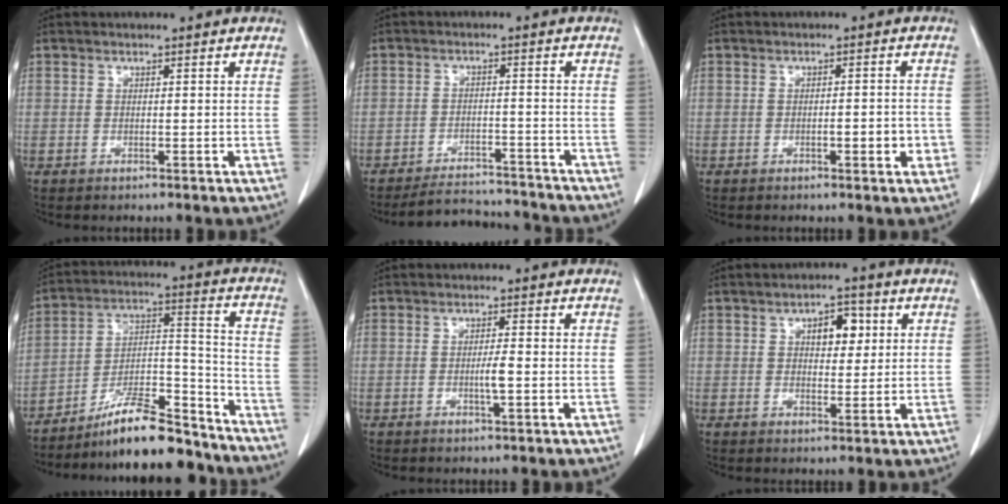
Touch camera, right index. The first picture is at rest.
{"total": 8.2, "force": [-7.9, 2.2, 0.3], "torque": [0.003, 0.008, -0.113]}
{"total": 3.3, "force": [-1.0, 0.8, 3.0], "torque": [-0.044, 0.002, -0.012]}
{"total": 16.4, "force": [-14.5, 2.5, 7.4], "torque": [-0.118, 0.031, -0.244]}
{"total": 2.2, "force": [-0.5, -0.1, 2.2], "torque": [-0.041, -0.002, -0.008]}
{"total": 4.8, "force": [1.6, 2.5, 3.8], "torque": [-0.055, 0.010, 0.024]}